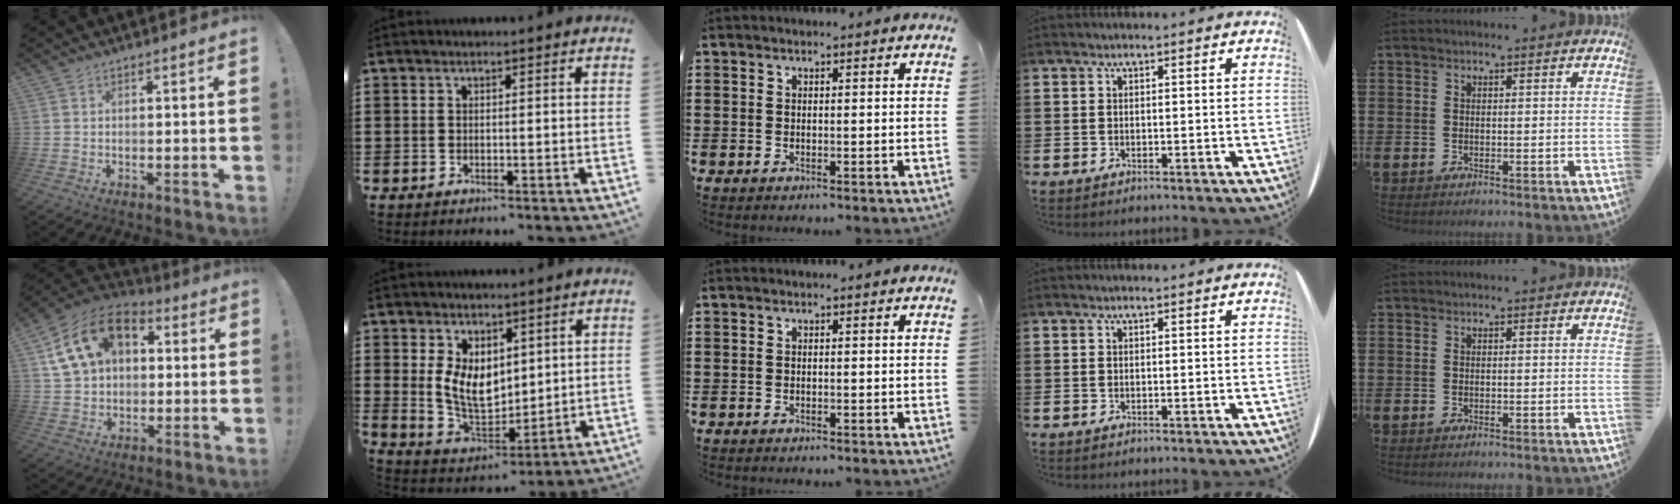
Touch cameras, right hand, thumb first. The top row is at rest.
{"thumb": {"total": 16.8, "force": [5.6, 12.0, 10.2], "torque": [-0.171, -0.003, 0.107]}, "index": {"total": 7.8, "force": [2.3, 5.3, 5.3], "torque": [-0.103, -0.002, 0.043]}, "middle": {"total": 0.6, "force": [-0.6, 0.1, 0.1], "torque": [-0.002, -0.001, -0.012]}}